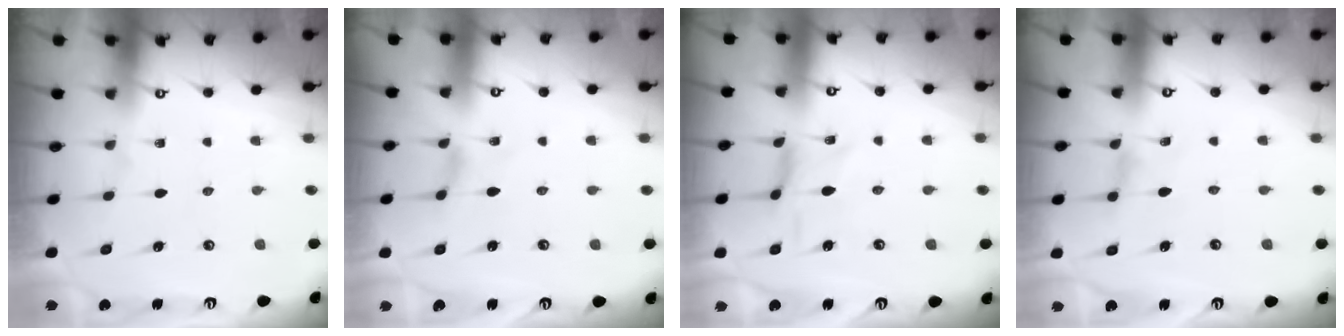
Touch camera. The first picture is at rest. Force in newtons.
{"total": 0.0}
{"total": 0.0}
{"total": 0.0}